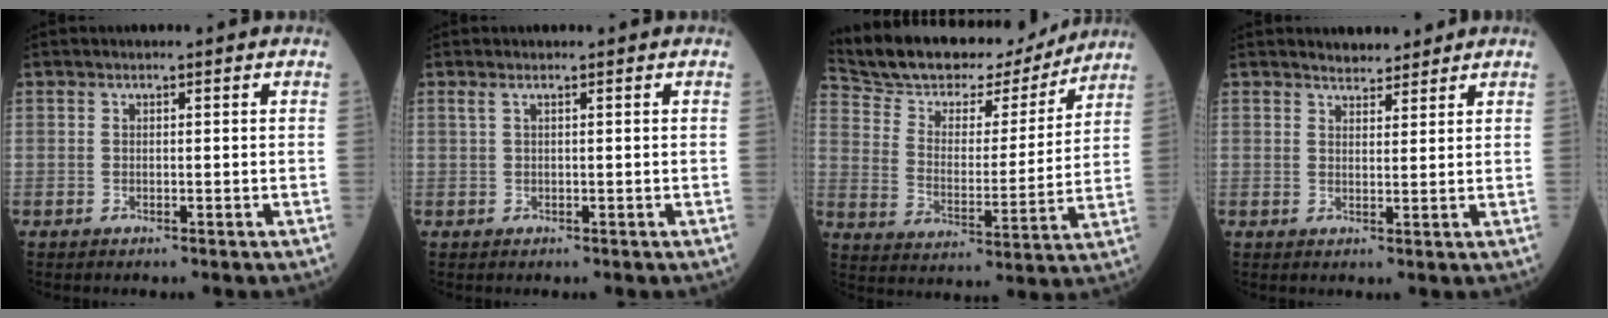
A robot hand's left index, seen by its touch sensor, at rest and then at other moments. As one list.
[{"total": 0.7, "force": [0.4, -0.1, 0.6], "torque": [-0.023, 0.009, 0.013]}, {"total": 20.4, "force": [18.3, 5.6, 7.1], "torque": [-0.135, 0.013, 0.287]}, {"total": 3.2, "force": [3.0, 1.0, 0.6], "torque": [-0.009, 0.009, 0.047]}]